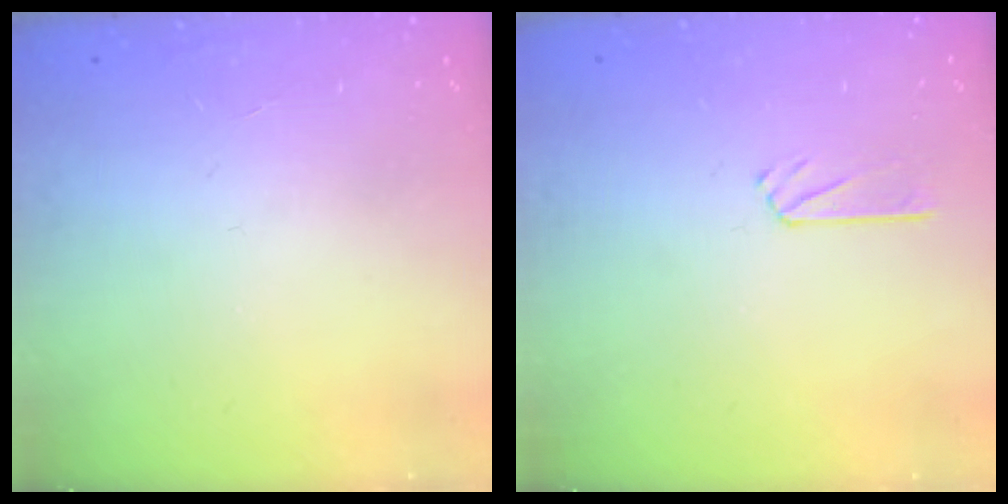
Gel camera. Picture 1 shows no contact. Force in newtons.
{"total": 2.3, "press": 2.3, "slide": 0.2}